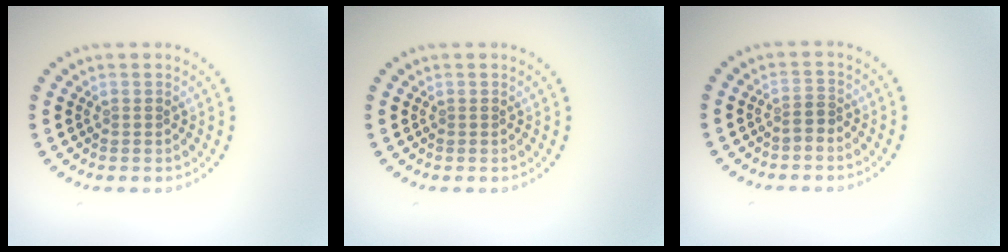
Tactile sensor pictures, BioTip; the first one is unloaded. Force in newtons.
{"total": 0.0}
{"total": 0.9, "press": 0.7, "slide": 0.6}